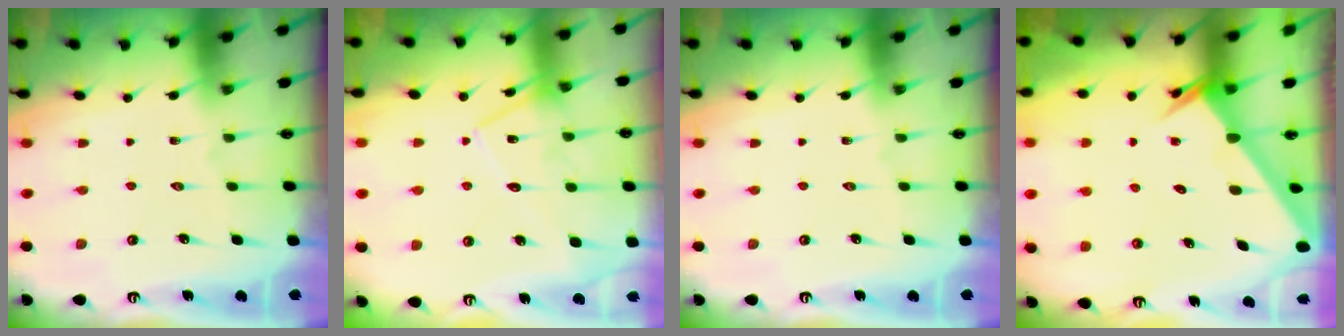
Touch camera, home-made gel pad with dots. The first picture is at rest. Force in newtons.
{"total": 14.6, "press": 14.6, "slide": 1.1}
{"total": 0.0}
{"total": 2.5, "press": 2.5, "slide": 0.2}